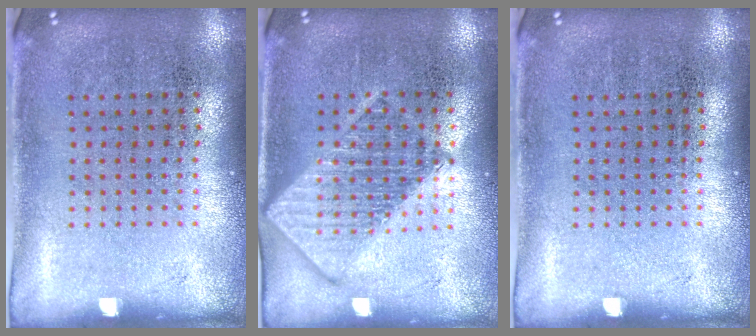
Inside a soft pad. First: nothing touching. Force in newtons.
{"total": 2.7, "press": 2.7, "slide": 0.3}
{"total": 0.0}